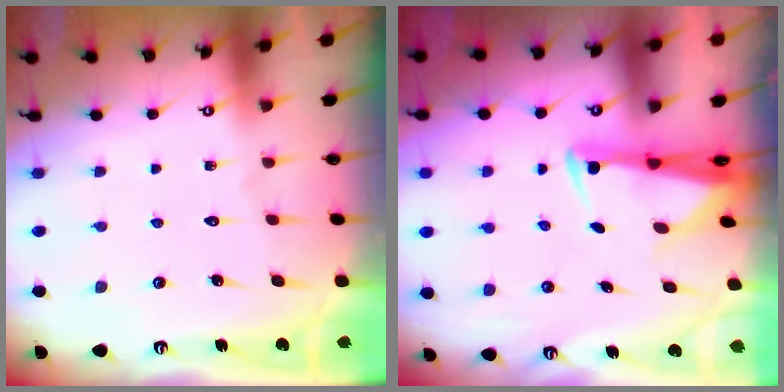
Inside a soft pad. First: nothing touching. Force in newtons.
{"total": 3.0, "press": 2.9, "slide": 1.0}